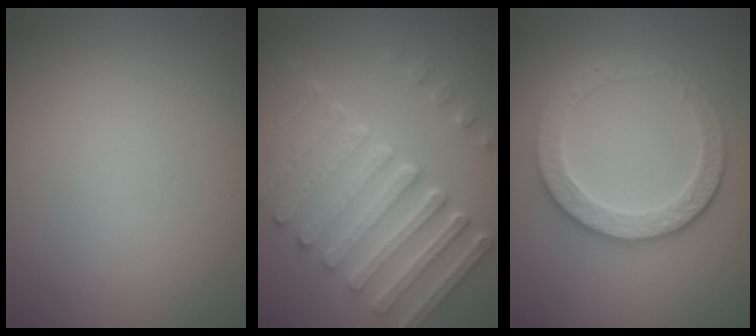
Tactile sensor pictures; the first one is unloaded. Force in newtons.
{"total": 7.9, "press": 6.0, "slide": 5.2}
{"total": 4.5, "press": 4.0, "slide": 2.1}